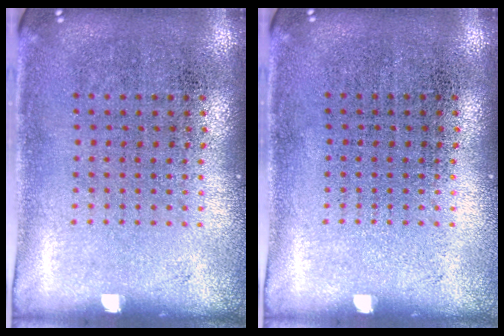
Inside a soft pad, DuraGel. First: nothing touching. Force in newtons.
{"total": 0.0}